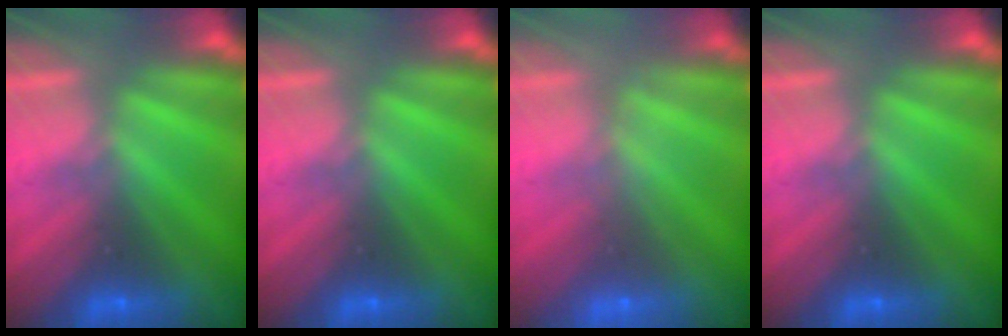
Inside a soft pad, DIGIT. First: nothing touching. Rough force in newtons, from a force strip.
{"total": 0.0}
{"total": 1.8}
{"total": 0.0}